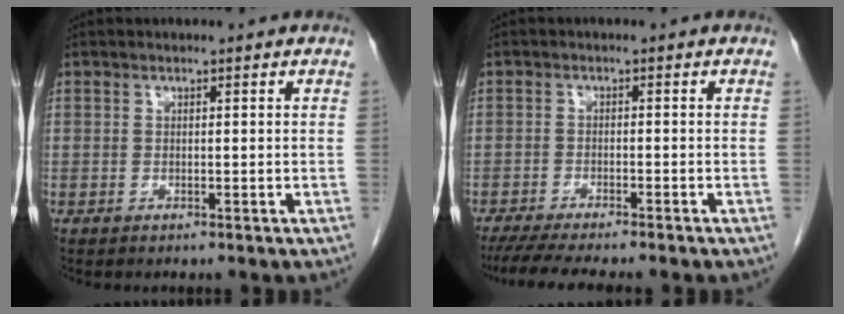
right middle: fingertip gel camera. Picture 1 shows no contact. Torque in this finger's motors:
{"motor_torque": [1.13, -1.01, 0.13, 0.06]}